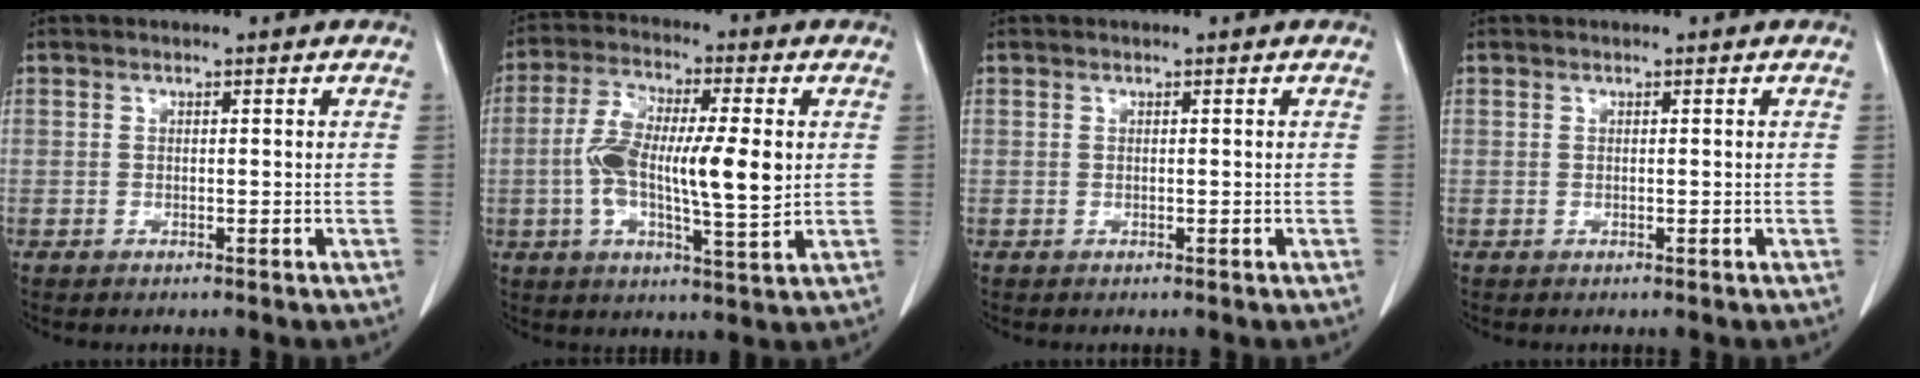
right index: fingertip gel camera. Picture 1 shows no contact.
{"total": 14.7, "force": [0.0, 3.7, 14.2], "torque": [-0.262, 0.008, -0.002]}
{"total": 0.0}
{"total": 0.0}